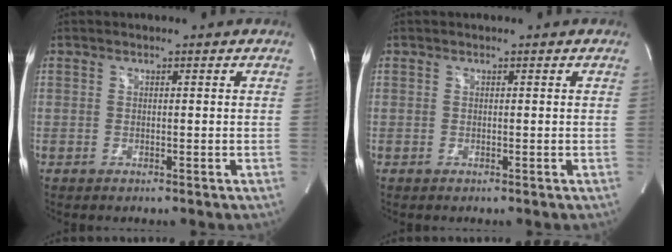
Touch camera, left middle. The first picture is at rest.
{"total": 0.0}